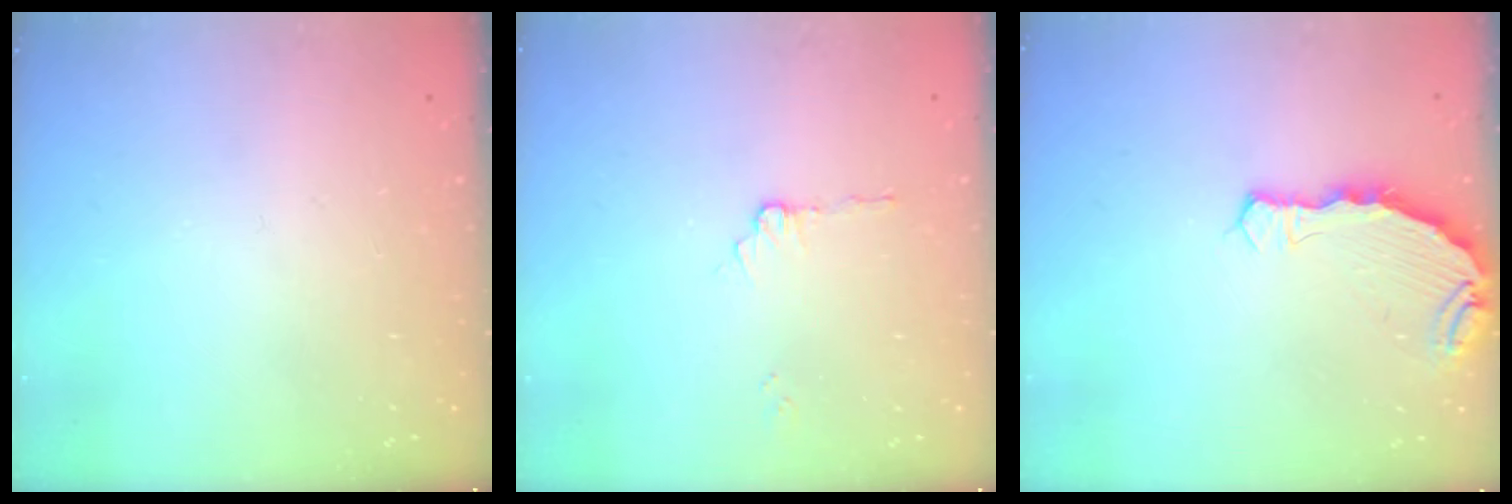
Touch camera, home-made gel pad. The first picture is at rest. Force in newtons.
{"total": 3.3, "press": 3.3, "slide": 0.4}
{"total": 7.8, "press": 6.6, "slide": 4.2}